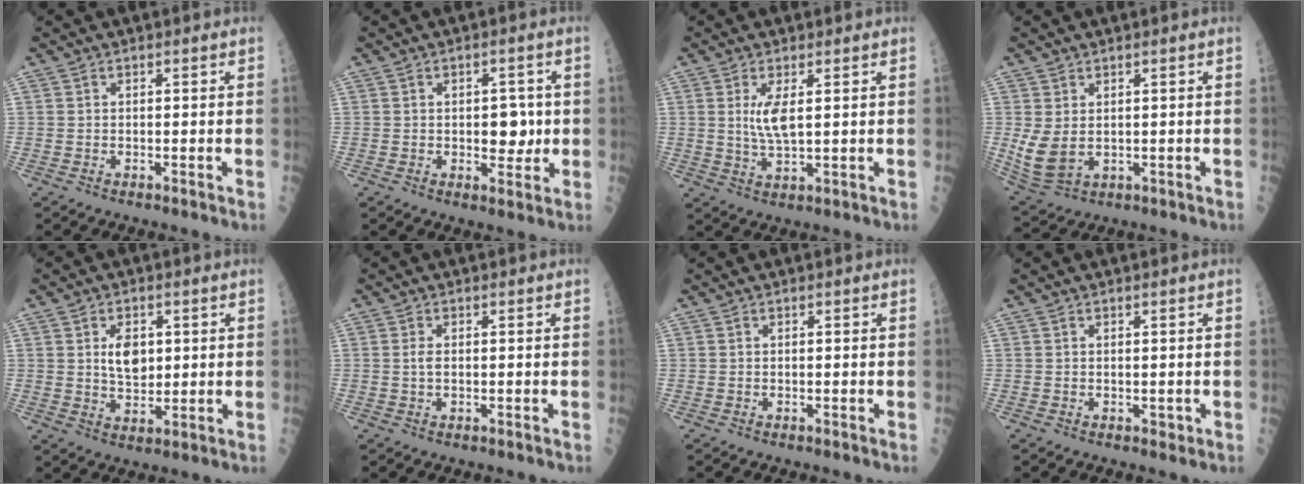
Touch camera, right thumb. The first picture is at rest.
{"total": 5.3, "force": [0.0, 3.3, 4.1], "torque": [-0.024, 0.000, 0.002]}
{"total": 4.8, "force": [1.2, 1.2, 4.5], "torque": [-0.095, -0.017, 0.028]}
{"total": 6.7, "force": [0.5, 4.5, 4.9], "torque": [-0.099, -0.007, 0.027]}
{"total": 6.1, "force": [1.4, 3.8, 4.5], "torque": [-0.053, -0.009, 0.027]}
{"total": 1.7, "force": [0.1, 0.9, 1.4], "torque": [-0.030, -0.002, 0.004]}
{"total": 0.0}
{"total": 0.7, "force": [0.0, 0.5, 0.4], "torque": [0.003, 0.001, -0.001]}